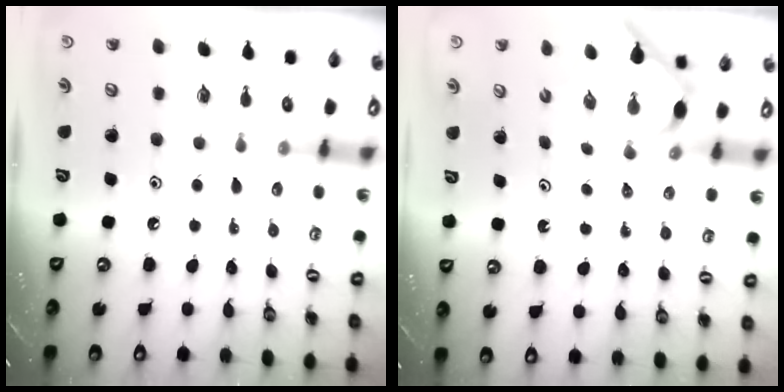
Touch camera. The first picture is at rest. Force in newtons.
{"total": 2.8, "press": 2.7, "slide": 0.3}